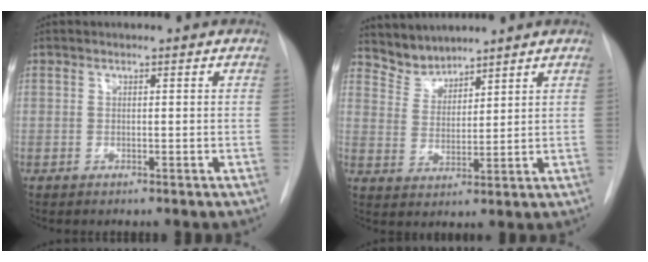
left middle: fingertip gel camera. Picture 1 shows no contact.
{"total": 4.8, "force": [4.6, 1.3, -0.4], "torque": [0.010, 0.005, 0.098]}